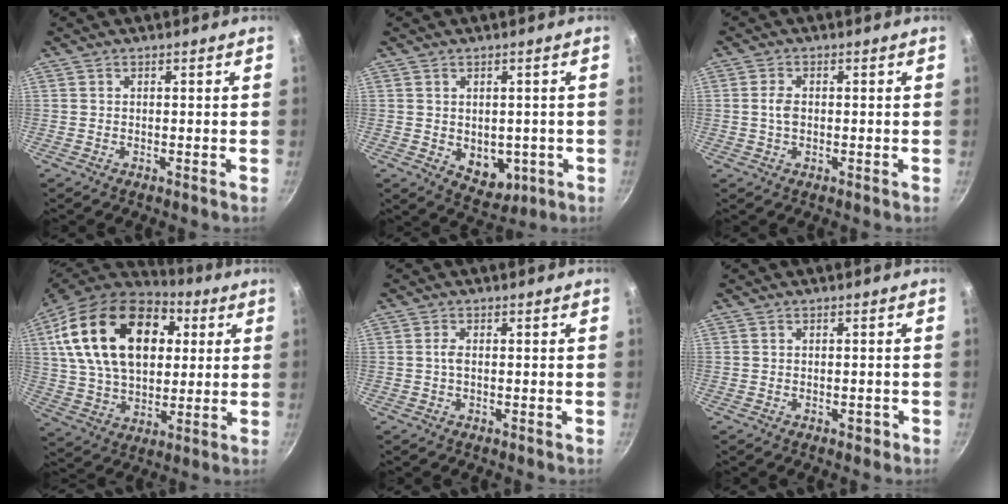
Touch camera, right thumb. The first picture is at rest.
{"total": 7.0, "force": [-1.1, 5.1, 4.7], "torque": [-0.035, -0.009, 0.001]}
{"total": 2.8, "force": [0.0, 1.8, 2.1], "torque": [-0.041, 0.006, 0.000]}
{"total": 26.9, "force": [7.5, 17.1, 19.3], "torque": [-0.322, -0.002, 0.126]}
{"total": 1.3, "force": [0.0, 0.6, 1.2], "torque": [-0.030, 0.003, -0.002]}
{"total": 1.2, "force": [-0.6, 0.8, 0.6], "torque": [0.002, 0.012, -0.004]}